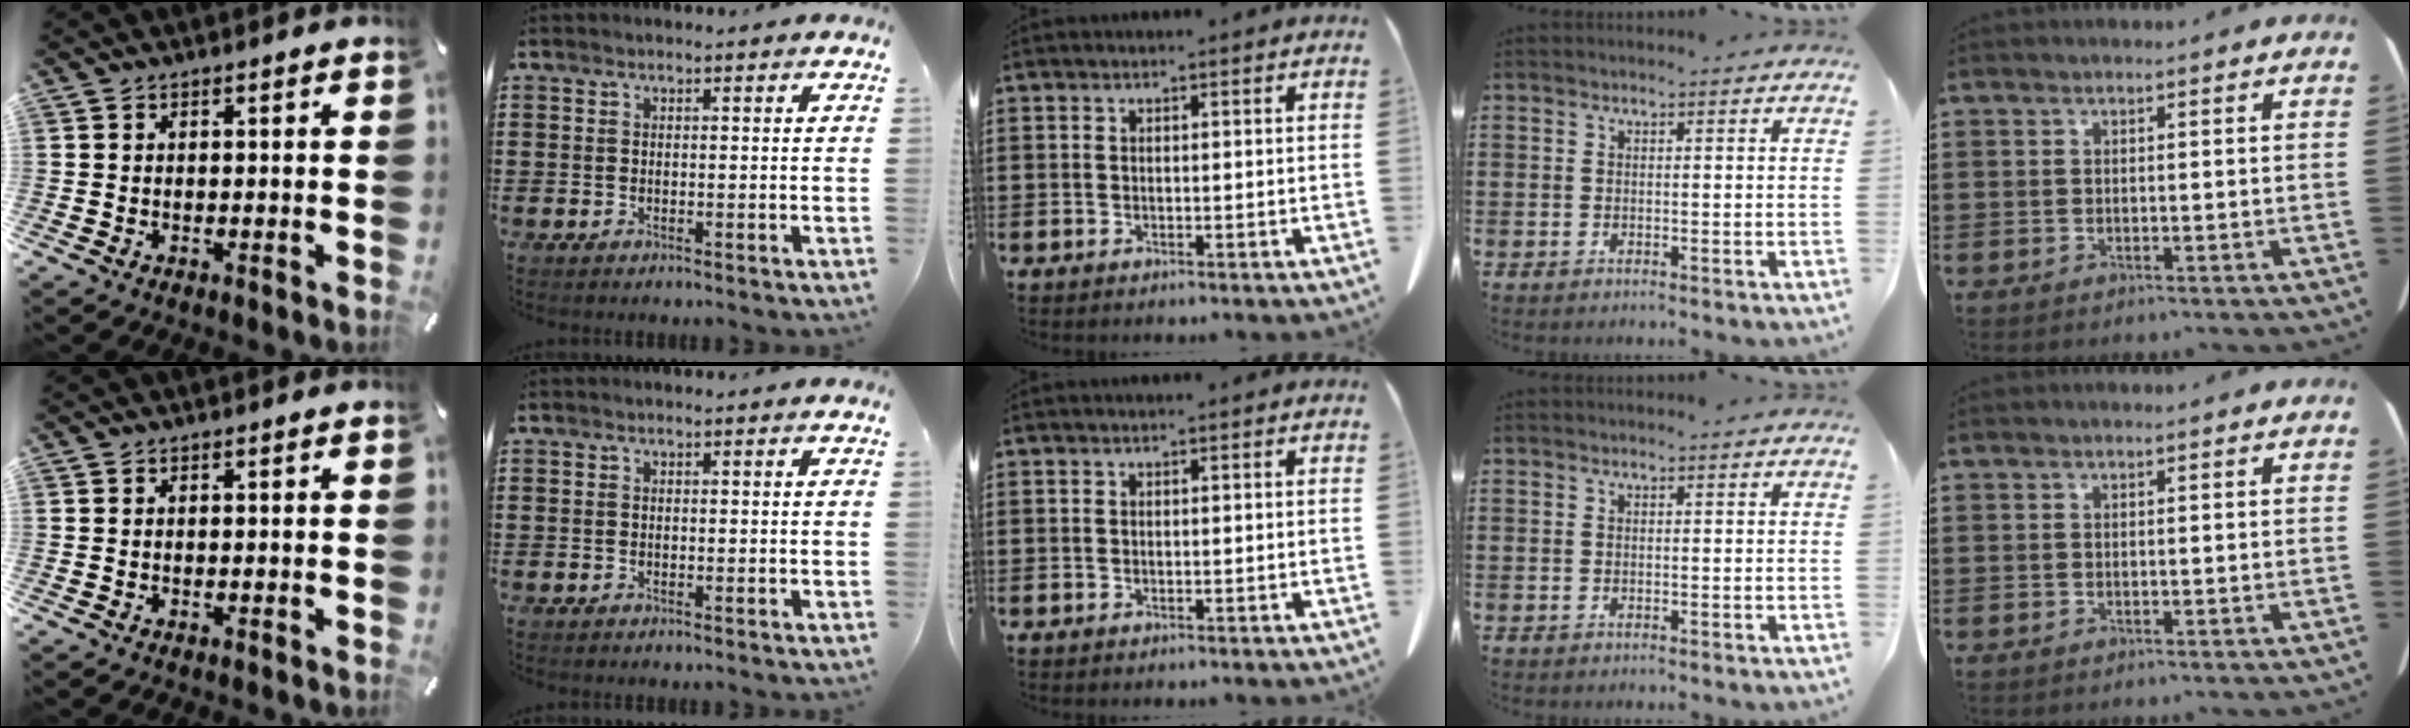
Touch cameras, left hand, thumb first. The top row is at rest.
{}